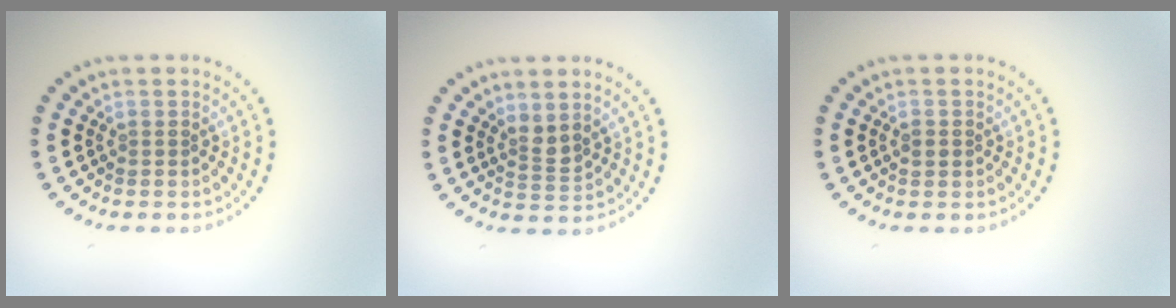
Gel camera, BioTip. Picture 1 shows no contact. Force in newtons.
{"total": 1.7, "press": 1.3, "slide": 1.1}
{"total": 1.1, "press": 1.1, "slide": 0.1}